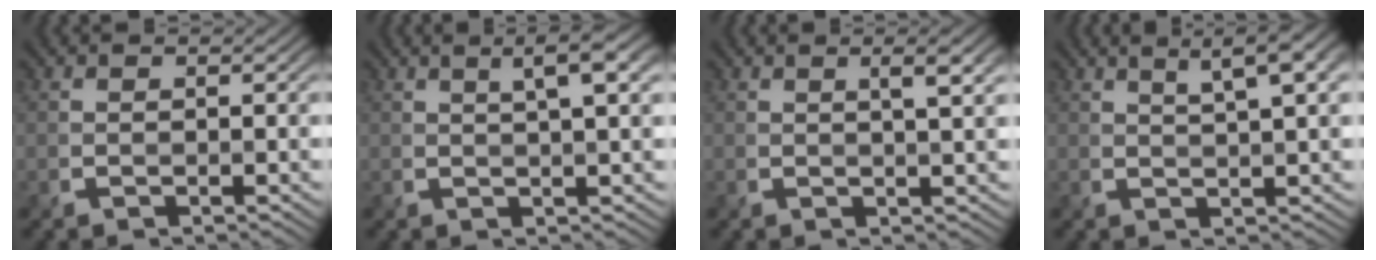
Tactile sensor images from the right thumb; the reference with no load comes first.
{"total": 4.4, "force": [1.9, 0.7, 3.9], "torque": [-0.063, 0.008, 0.033]}
{"total": 3.0, "force": [1.2, 0.6, 2.7], "torque": [-0.041, 0.004, 0.019]}
{"total": 6.0, "force": [3.1, 1.1, 5.0], "torque": [-0.081, 0.016, 0.052]}